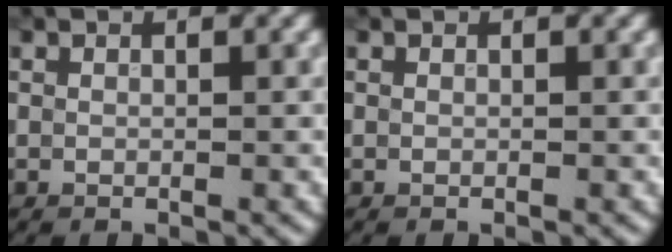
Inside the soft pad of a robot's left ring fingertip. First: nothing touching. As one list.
[{"total": 0.0}]